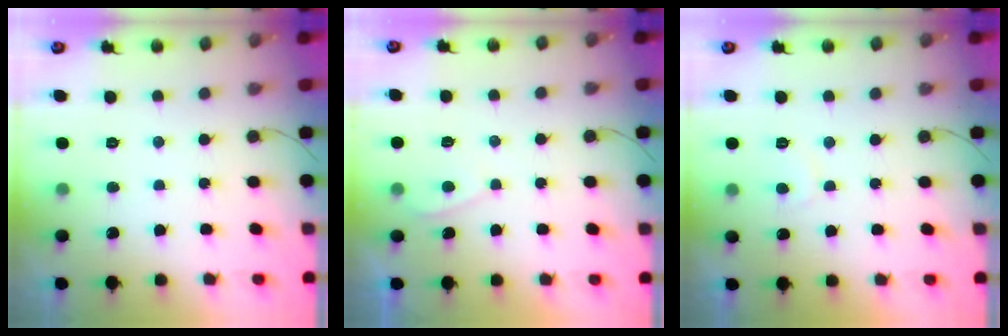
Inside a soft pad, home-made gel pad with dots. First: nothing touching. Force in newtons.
{"total": 2.8, "press": 2.7, "slide": 0.3}
{"total": 2.0, "press": 1.9, "slide": 0.6}